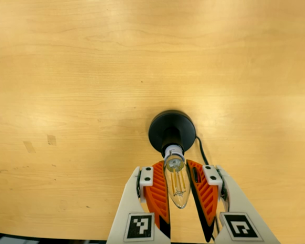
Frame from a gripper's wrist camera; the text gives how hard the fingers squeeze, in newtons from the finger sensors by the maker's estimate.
{"total": 11.4, "left": 11.1, "right": 11.7}